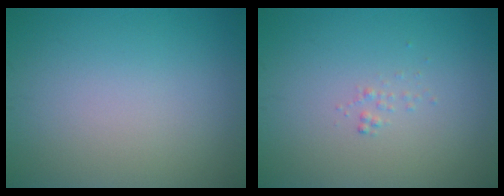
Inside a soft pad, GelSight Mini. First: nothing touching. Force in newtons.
{"total": 0.5, "press": 0.5, "slide": 0.0}